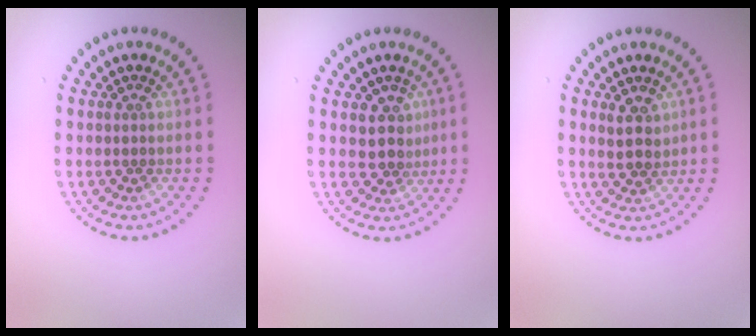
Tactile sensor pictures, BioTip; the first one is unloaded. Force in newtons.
{"total": 2.7, "press": 2.3, "slide": 1.4}
{"total": 2.4, "press": 2.2, "slide": 0.9}